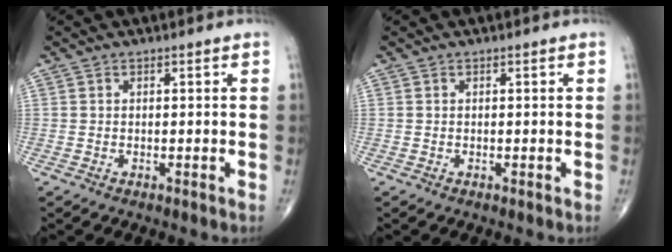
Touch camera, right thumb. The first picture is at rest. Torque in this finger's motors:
{"motor_torque": [0.01, 0.01, 0.00, 0.00, 0.02]}